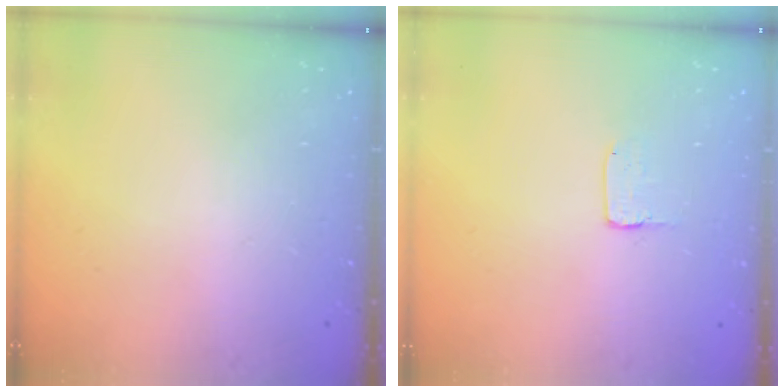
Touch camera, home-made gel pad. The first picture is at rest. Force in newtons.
{"total": 2.0, "press": 2.0, "slide": 0.0}